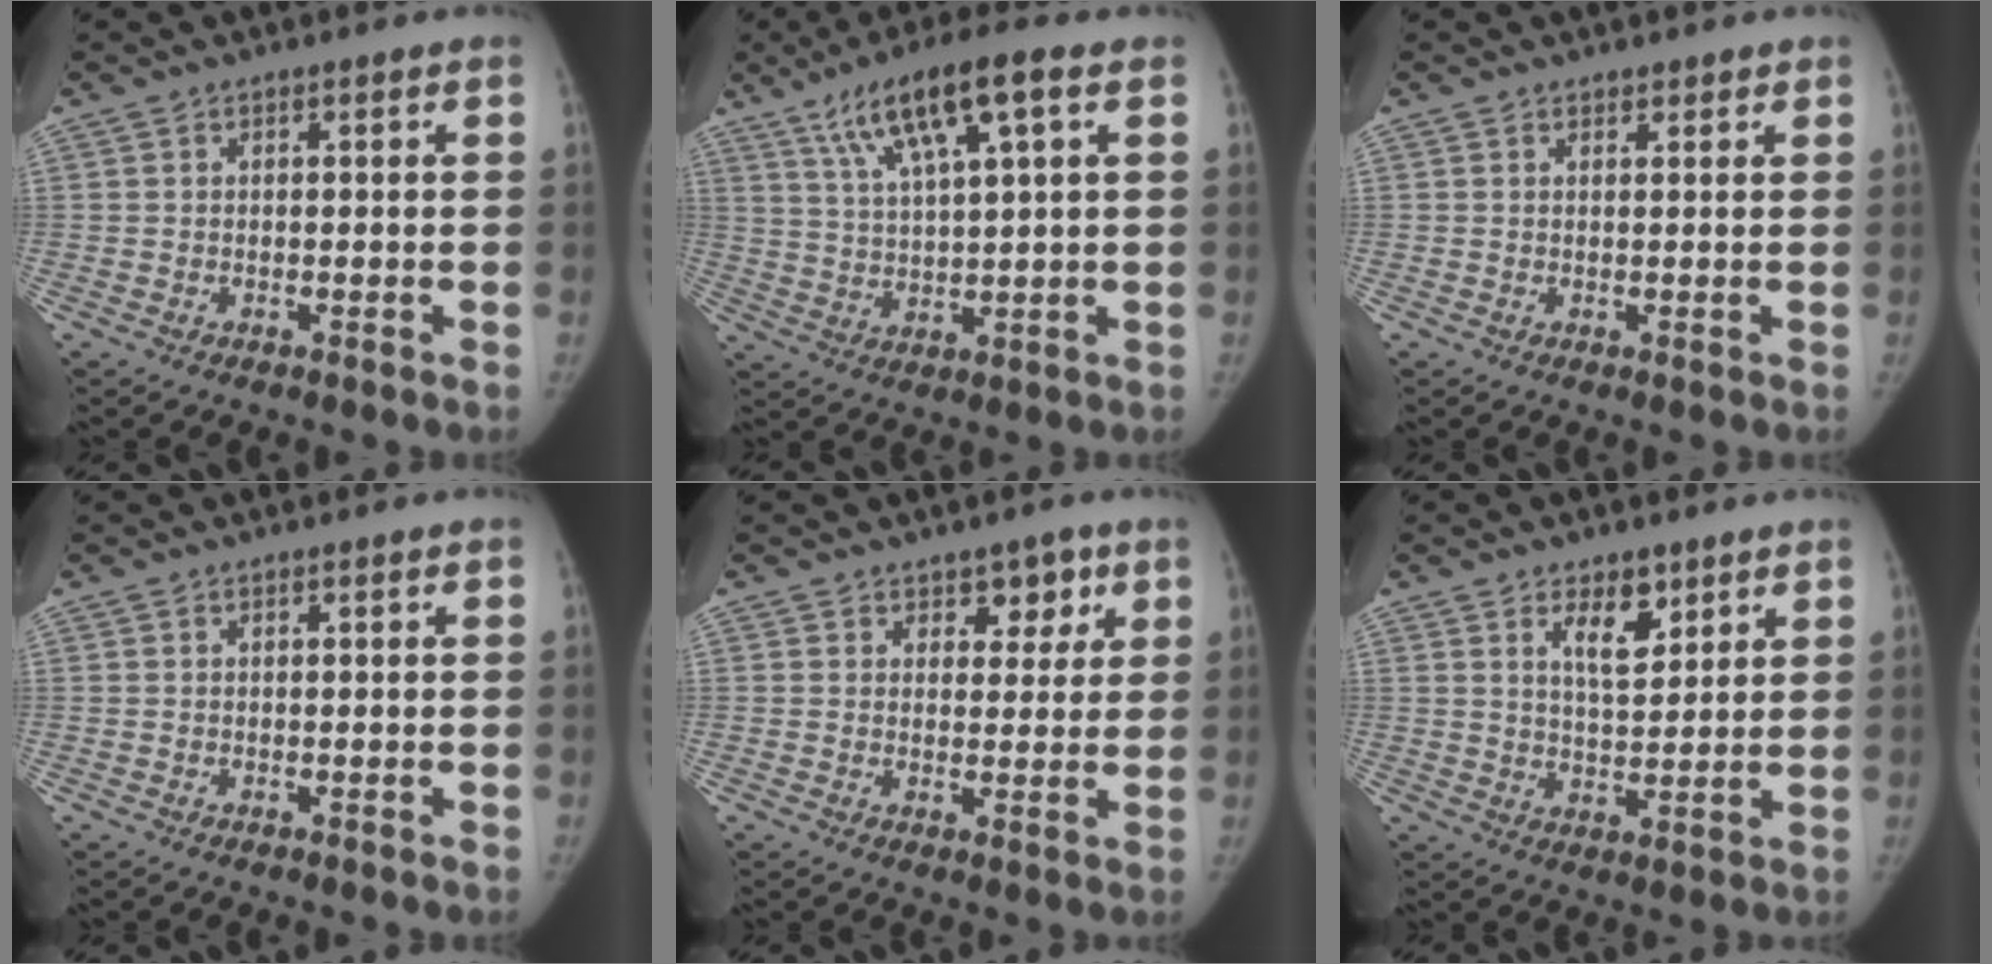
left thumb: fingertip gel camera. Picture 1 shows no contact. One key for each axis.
{"total": 13.0, "fx": 6.4, "fy": 2.9, "fz": 10.9, "tx": -0.191, "ty": -0.004, "tz": 0.116}
{"total": 1.2, "fx": 1.0, "fy": 0.6, "fz": 0.2, "tx": 0.008, "ty": -0.007, "tz": 0.012}
{"total": 0.0}
{"total": 5.1, "fx": 2.8, "fy": 3.5, "fz": 2.4, "tx": 0.006, "ty": -0.013, "tz": 0.039}
{"total": 7.1, "fx": 4.0, "fy": 3.5, "fz": 4.8, "tx": -0.055, "ty": -0.029, "tz": 0.067}